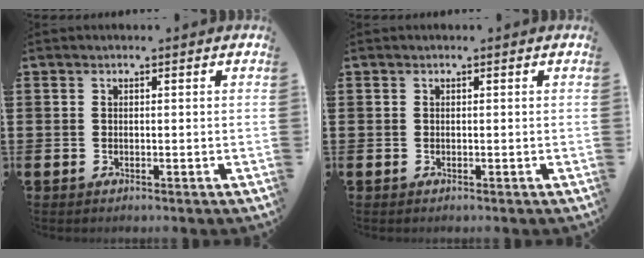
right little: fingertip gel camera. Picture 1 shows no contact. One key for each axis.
{"total": 0.0}